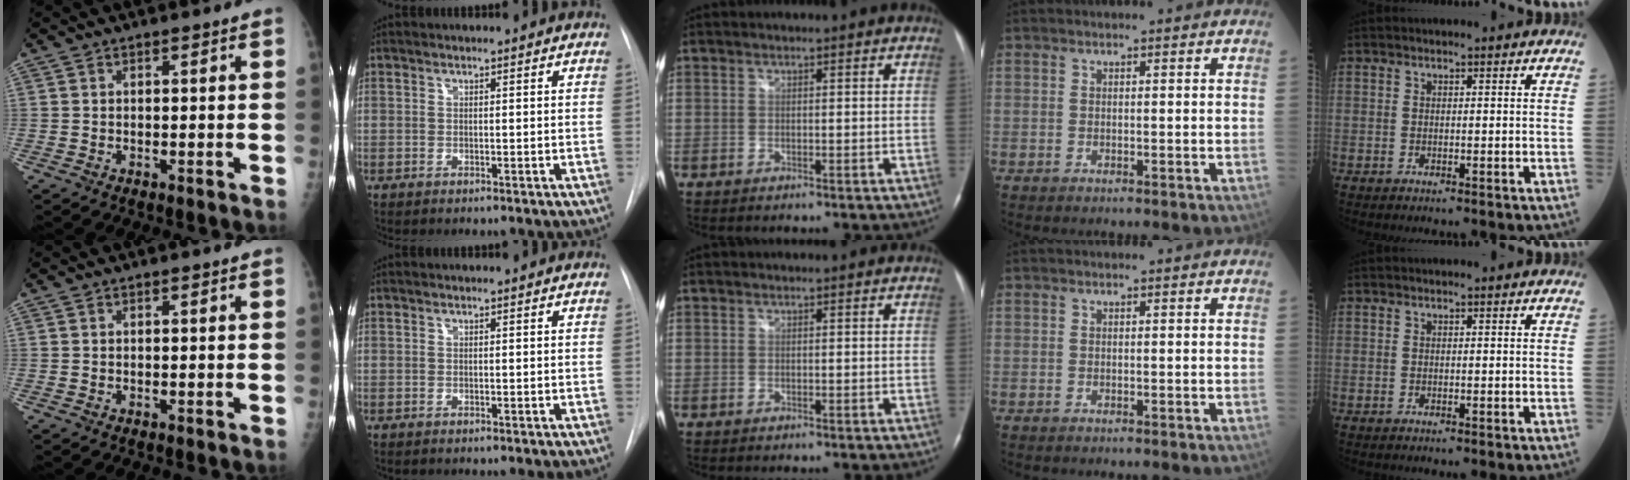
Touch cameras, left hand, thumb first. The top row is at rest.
{}